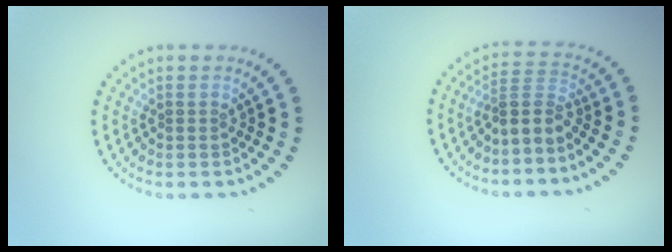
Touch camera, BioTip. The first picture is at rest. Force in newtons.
{"total": 2.7, "press": 1.9, "slide": 1.9}